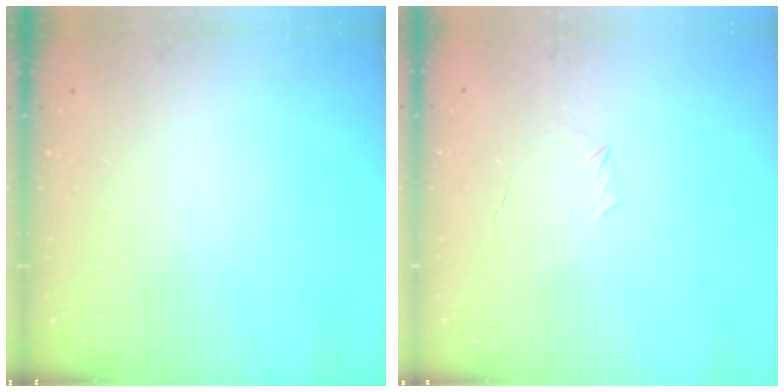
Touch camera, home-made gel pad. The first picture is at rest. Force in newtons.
{"total": 3.0, "press": 2.9, "slide": 0.8}